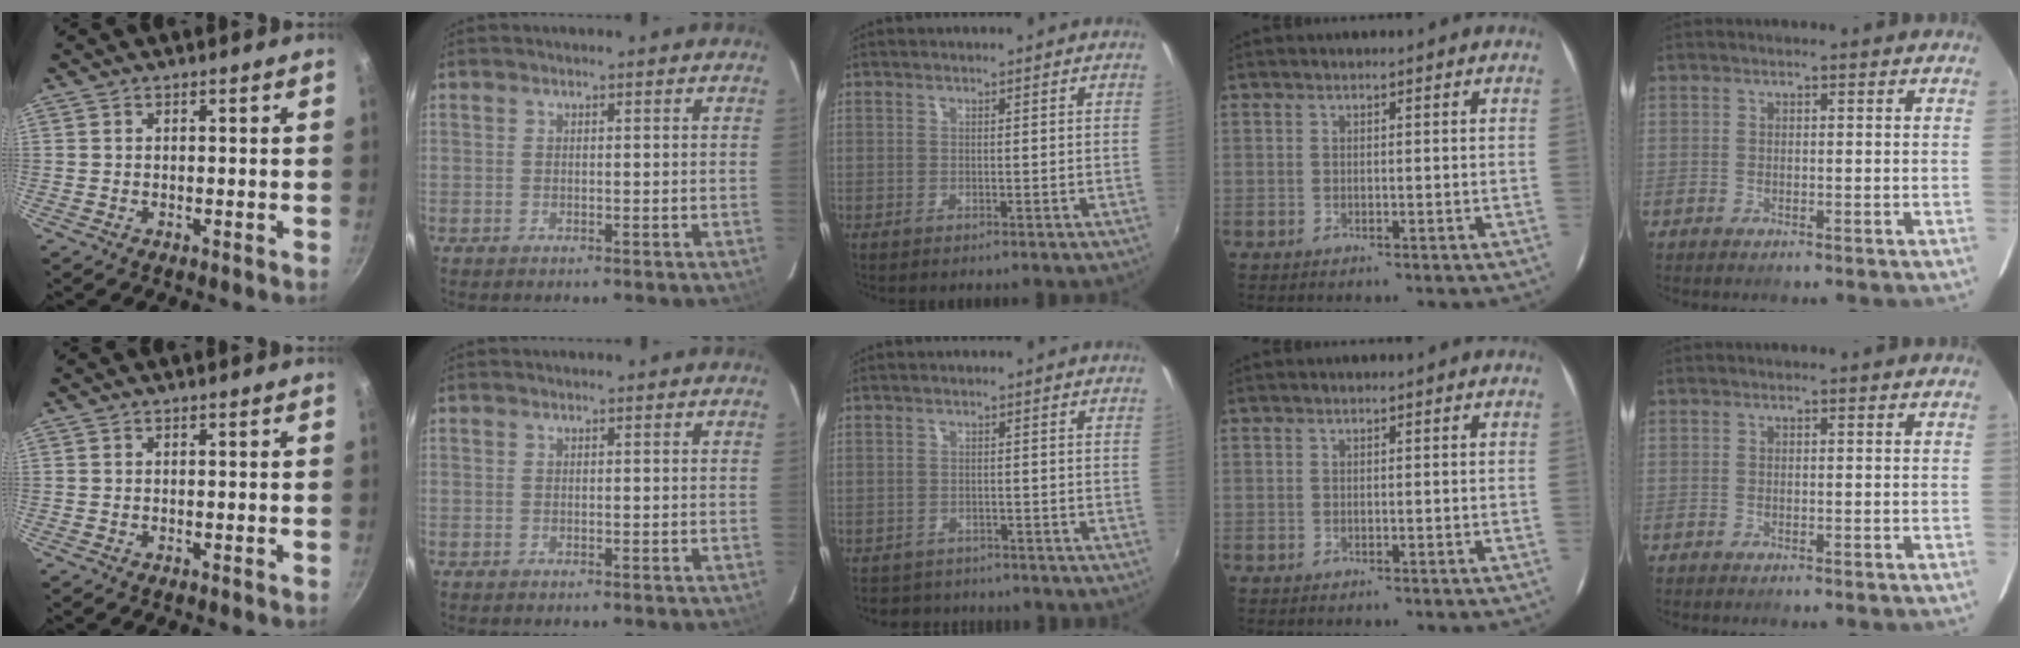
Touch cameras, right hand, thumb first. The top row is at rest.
{"middle": {"total": 4.5, "force": [-3.9, 2.3, 0.4], "torque": [-0.019, -0.003, -0.062]}}